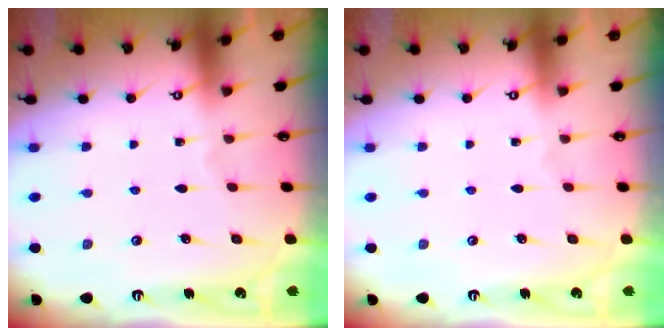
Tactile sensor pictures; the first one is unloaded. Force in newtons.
{"total": 0.0}